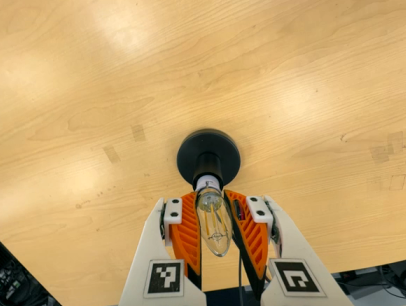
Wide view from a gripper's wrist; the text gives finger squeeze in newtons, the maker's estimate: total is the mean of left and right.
{"total": 18.3, "left": 16.7, "right": 19.8}